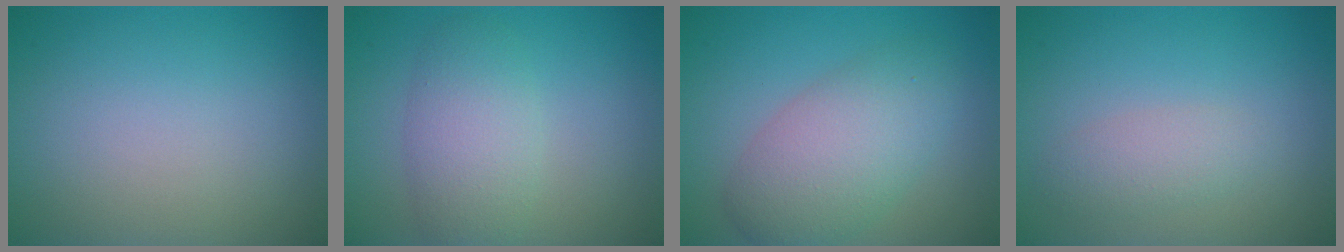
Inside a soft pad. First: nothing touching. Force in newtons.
{"total": 4.1, "press": 4.1, "slide": 0.1}
{"total": 6.0, "press": 6.0, "slide": 0.1}
{"total": 2.0, "press": 2.0, "slide": 0.1}